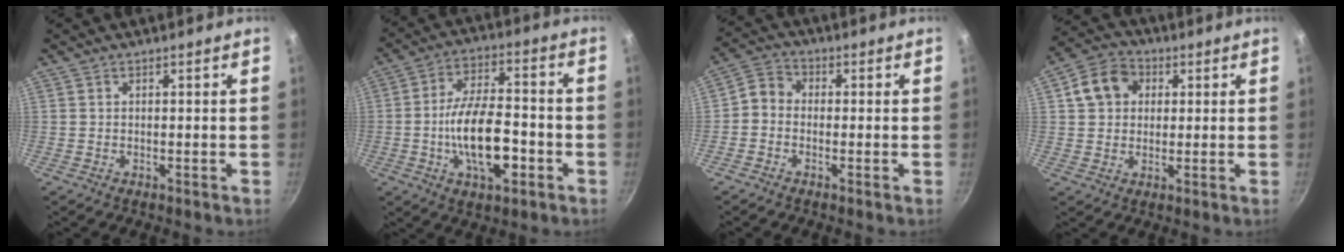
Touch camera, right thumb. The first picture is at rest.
{"total": 14.5, "force": [-4.0, 6.6, 12.3], "torque": [-0.200, 0.030, -0.071]}
{"total": 4.0, "force": [-1.2, 3.2, 2.1], "torque": [-0.032, 0.024, -0.040]}
{"total": 8.6, "force": [2.2, 7.1, 4.3], "torque": [-0.050, 0.015, 0.024]}